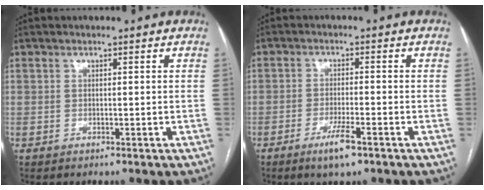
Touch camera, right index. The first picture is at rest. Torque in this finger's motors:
{"motor_torque": [0.63, -0.09, 0.17, 0.04]}